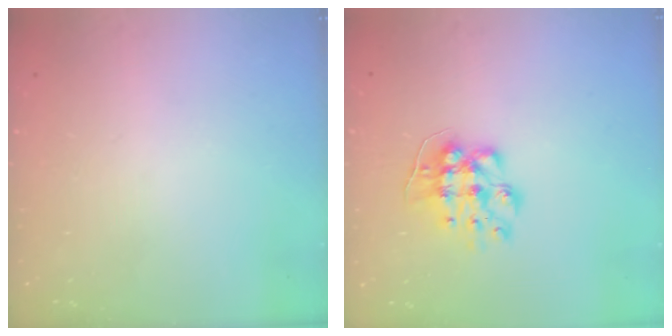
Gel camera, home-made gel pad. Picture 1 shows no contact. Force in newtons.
{"total": 9.4, "press": 9.4, "slide": 0.0}